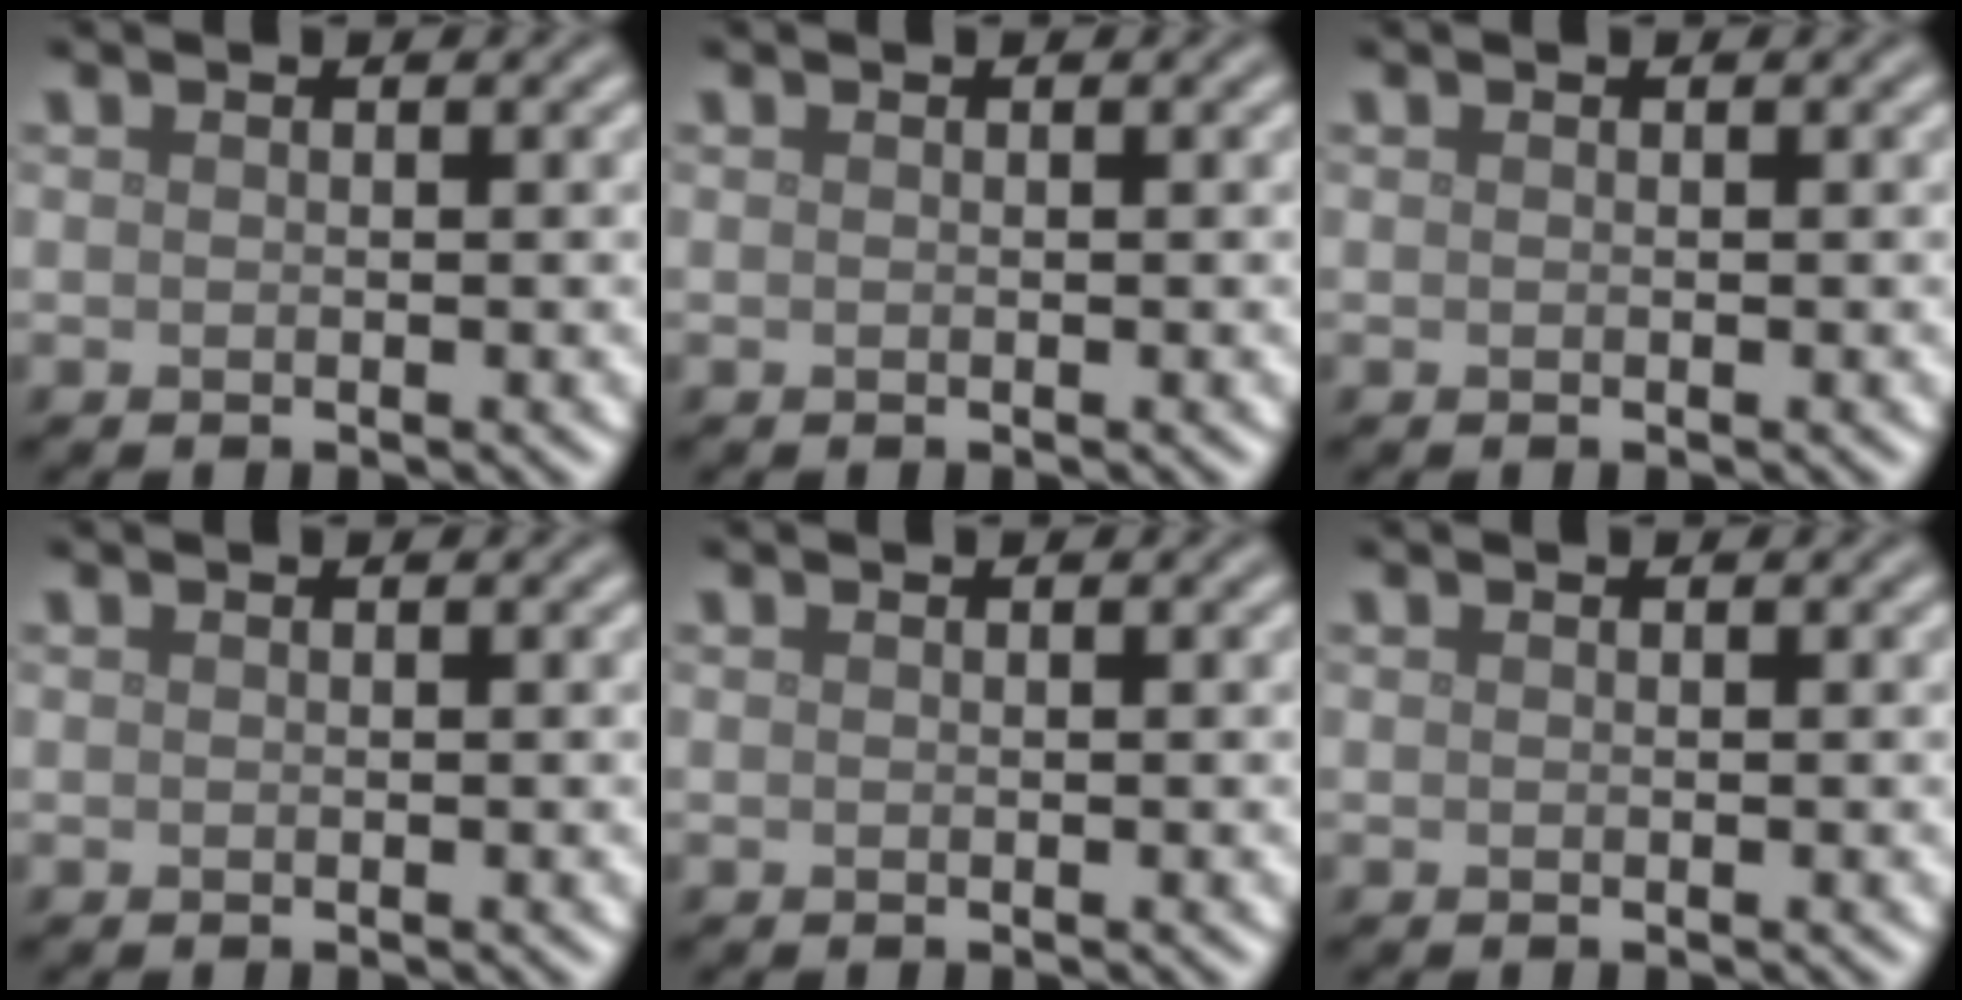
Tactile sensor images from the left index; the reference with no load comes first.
{"total": 0.0}
{"total": 0.0}
{"total": 0.0}
{"total": 0.0}
{"total": 0.0}